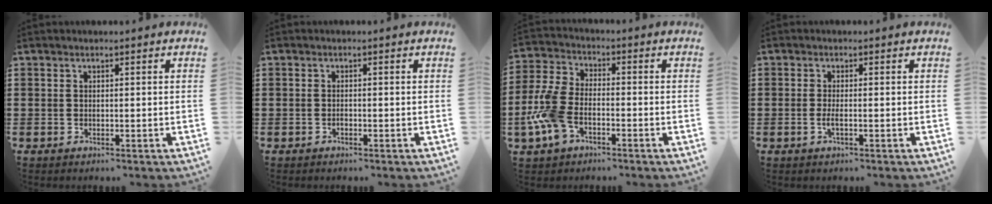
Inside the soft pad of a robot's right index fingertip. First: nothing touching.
{"total": 0.6, "force": [-0.4, 0.2, 0.4], "torque": [-0.009, -0.003, -0.007]}
{"total": 7.7, "force": [-3.1, 4.3, 5.6], "torque": [-0.153, -0.001, -0.065]}
{"total": 1.8, "force": [-0.5, 0.3, 1.7], "torque": [-0.037, -0.004, -0.011]}